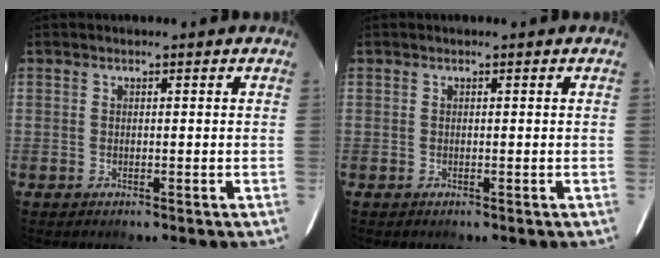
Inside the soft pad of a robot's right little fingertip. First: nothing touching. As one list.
[{"total": 0.0}]